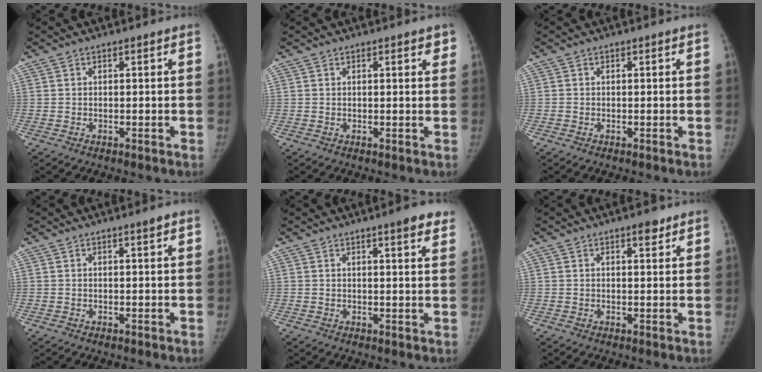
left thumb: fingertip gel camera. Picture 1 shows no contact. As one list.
[{"total": 2.0, "force": [1.2, 0.7, 1.4], "torque": [-0.009, -0.003, 0.012]}, {"total": 0.0}, {"total": 1.0, "force": [0.7, 0.0, 0.8], "torque": [-0.010, -0.003, 0.011]}, {"total": 5.5, "force": [3.7, 1.0, 4.0], "torque": [-0.037, -0.011, 0.044]}, {"total": 2.4, "force": [1.6, 1.0, 1.5], "torque": [-0.014, -0.008, 0.022]}]